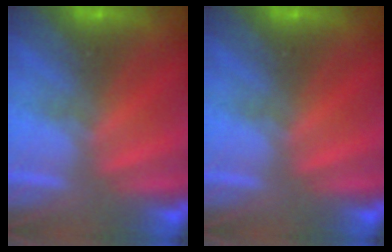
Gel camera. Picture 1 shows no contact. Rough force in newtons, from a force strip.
{"total": 0.0}